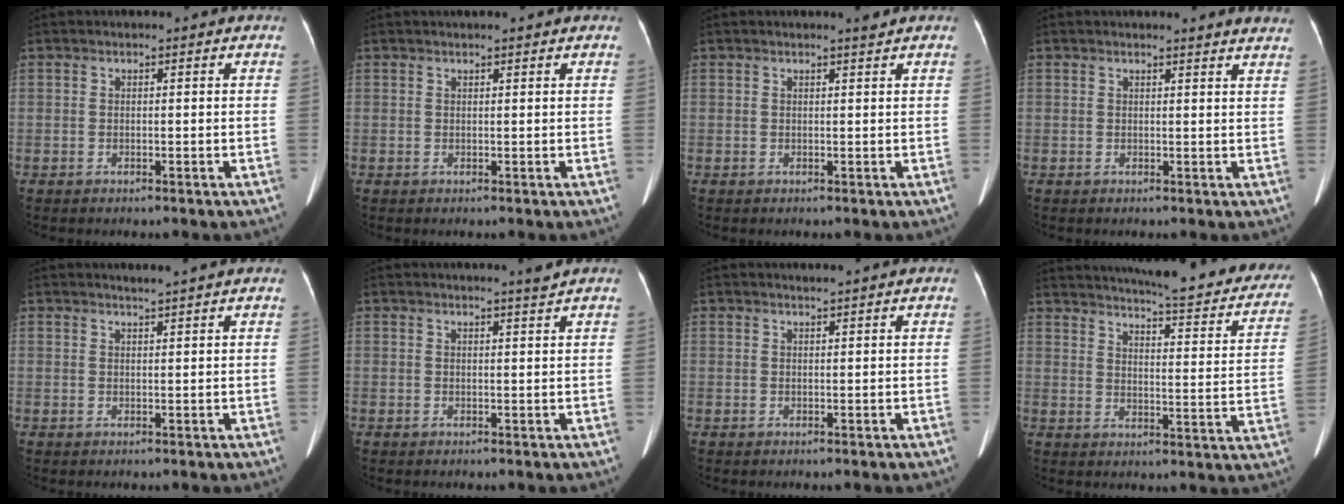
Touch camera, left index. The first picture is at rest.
{"total": 1.8, "force": [1.5, 0.2, 1.0], "torque": [-0.011, 0.016, 0.020]}
{"total": 0.7, "force": [0.7, -0.2, 0.2], "torque": [-0.013, -0.007, 0.014]}
{"total": 5.4, "force": [5.2, 0.0, 1.4], "torque": [-0.012, -0.008, 0.034]}
{"total": 1.9, "force": [1.6, -0.6, 0.7], "torque": [-0.010, 0.003, 0.029]}
{"total": 1.3, "force": [1.1, -0.6, 0.3], "torque": [-0.016, -0.011, 0.023]}
{"total": 0.7, "force": [0.6, -0.2, 0.2], "torque": [-0.009, -0.004, 0.016]}
{"total": 26.6, "force": [23.2, 4.2, 12.4], "torque": [-0.171, -0.055, 0.269]}